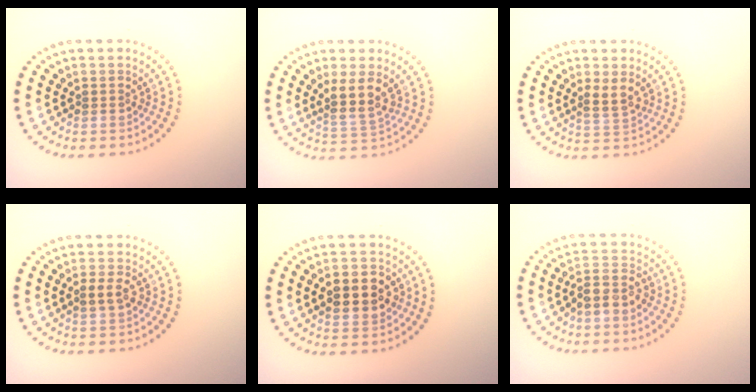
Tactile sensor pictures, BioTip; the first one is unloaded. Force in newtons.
{"total": 3.1, "press": 2.6, "slide": 1.7}
{"total": 1.8, "press": 1.6, "slide": 0.9}
{"total": 1.9, "press": 1.9, "slide": 0.1}
{"total": 5.0, "press": 5.0, "slide": 0.2}
{"total": 2.5, "press": 2.2, "slide": 1.1}